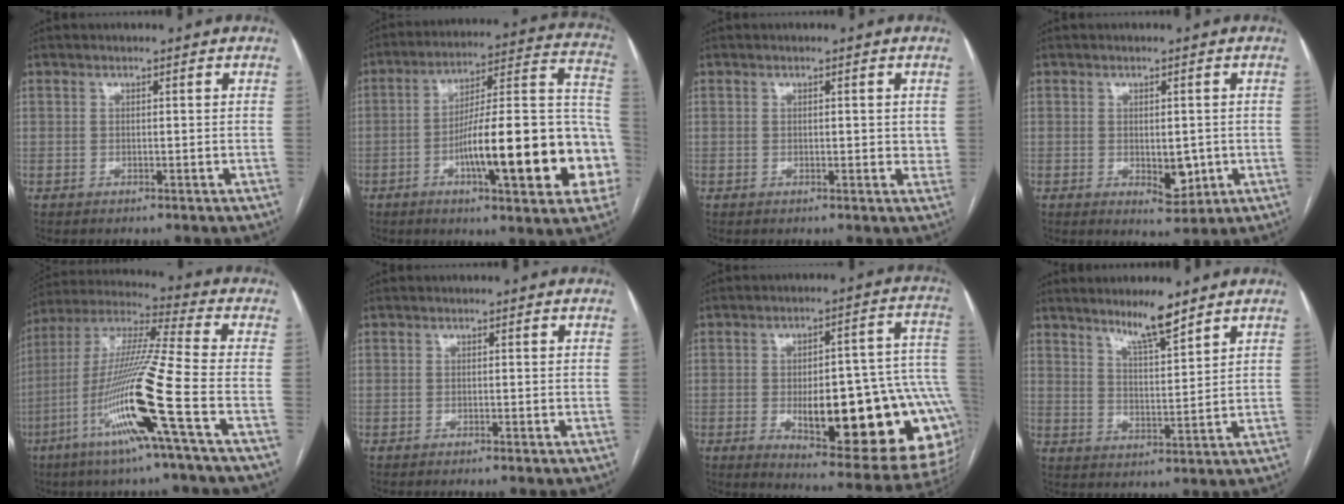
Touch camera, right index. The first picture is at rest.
{"total": 24.1, "force": [-6.7, 4.0, 22.8], "torque": [-0.263, 0.025, -0.090]}
{"total": 2.5, "force": [0.5, 1.0, 2.2], "torque": [-0.028, -0.003, 0.004]}
{"total": 4.2, "force": [-0.6, 2.1, 3.6], "torque": [-0.048, -0.010, 0.002]}
{"total": 18.2, "force": [-7.0, -1.5, 16.8], "torque": [-0.338, -0.020, -0.140]}
{"total": 0.7, "force": [-0.6, -0.2, 0.4], "torque": [-0.007, 0.004, -0.010]}
{"total": 25.9, "force": [-5.4, 7.0, 24.3], "torque": [-0.226, 0.020, -0.052]}
{"total": 6.6, "force": [5.3, 0.4, 4.0], "torque": [-0.071, -0.009, 0.096]}